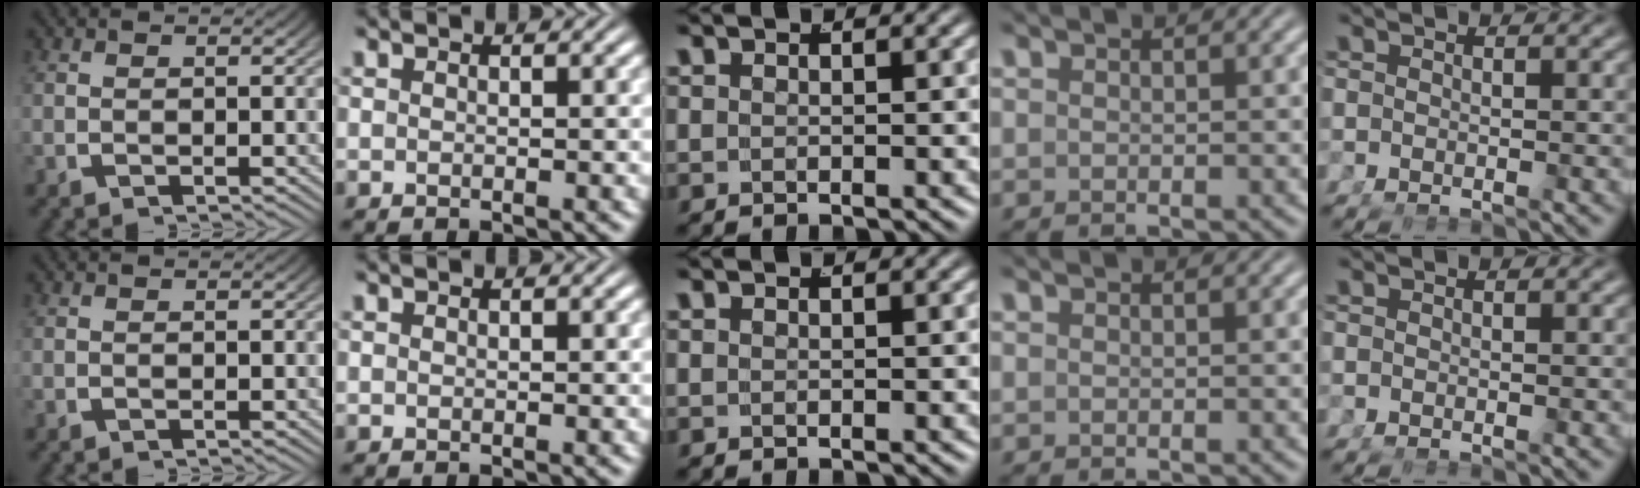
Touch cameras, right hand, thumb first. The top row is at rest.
{}